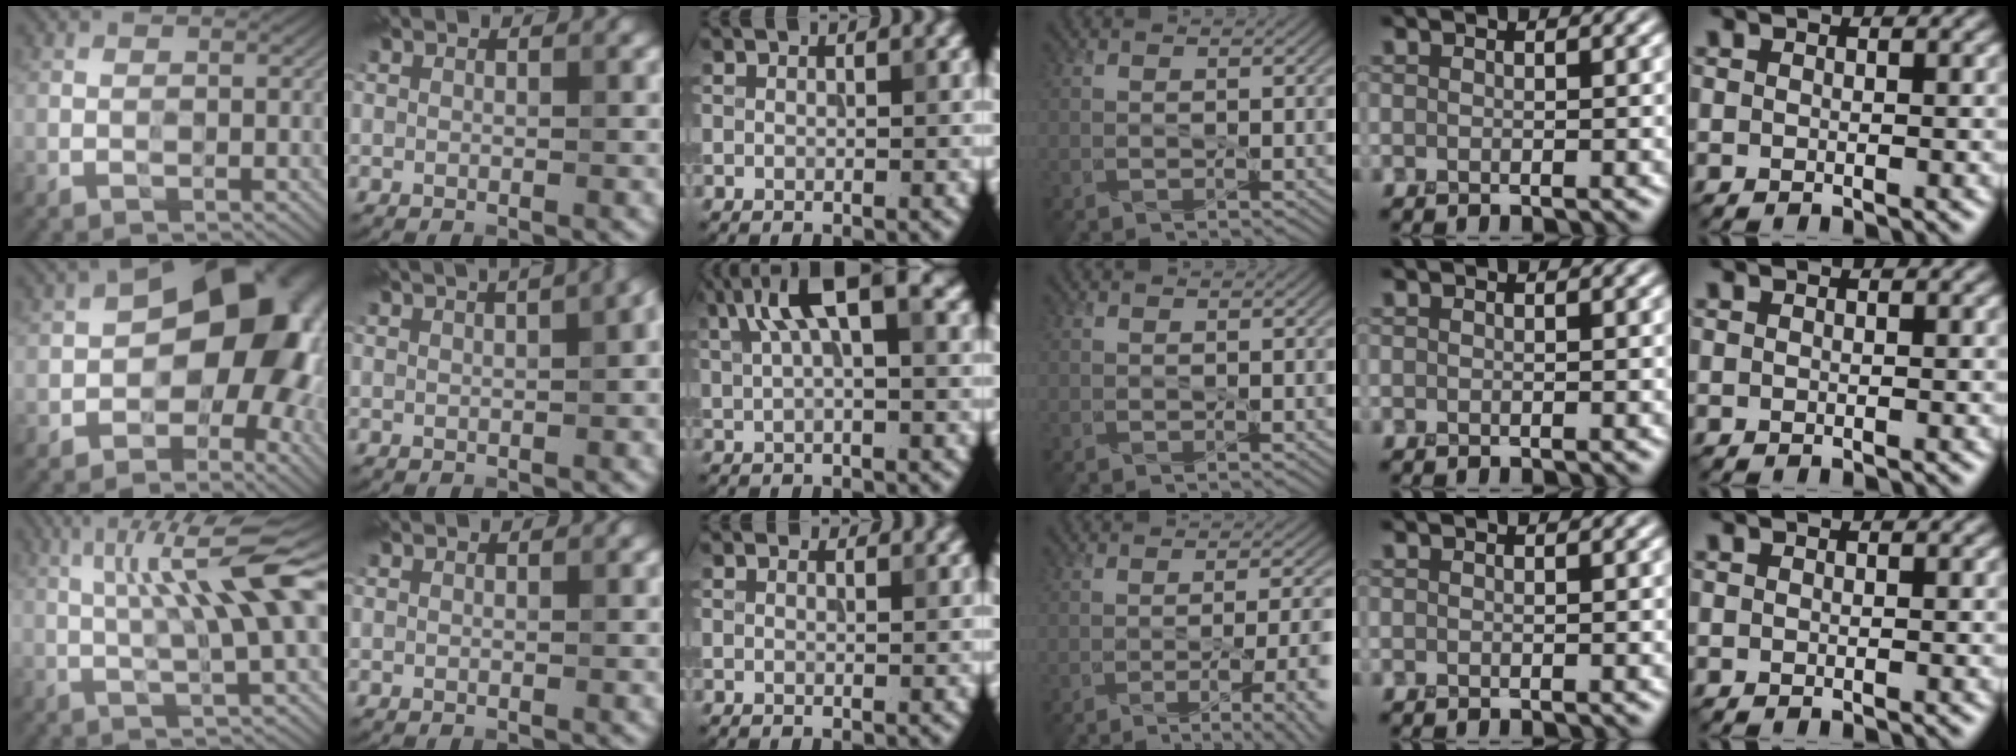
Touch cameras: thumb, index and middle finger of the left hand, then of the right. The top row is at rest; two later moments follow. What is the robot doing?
{"motion": "peel", "object": "velcro strap"}